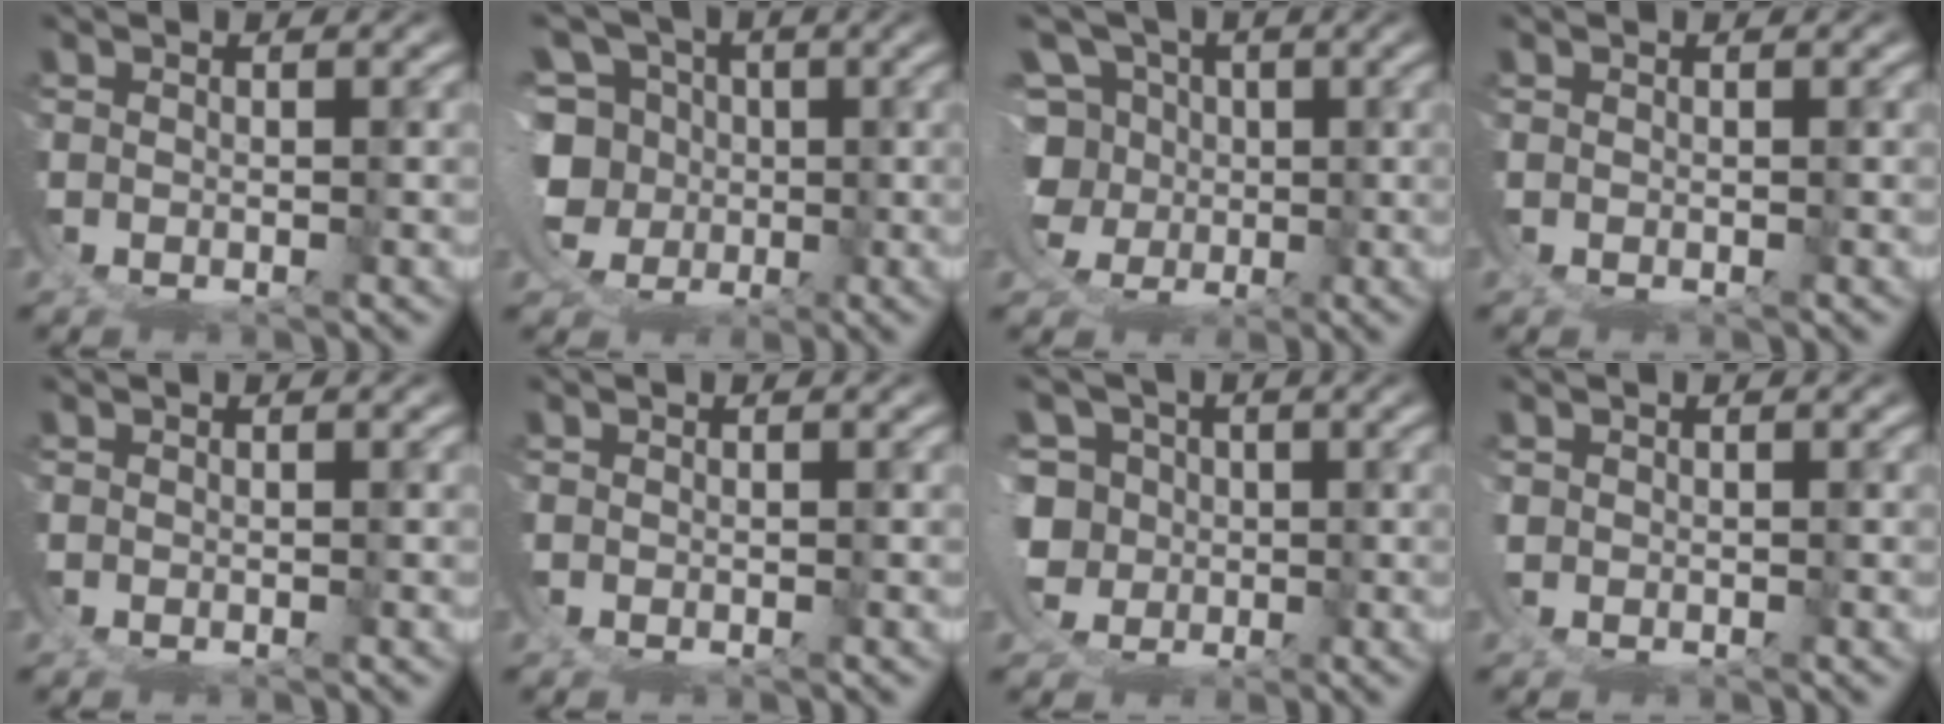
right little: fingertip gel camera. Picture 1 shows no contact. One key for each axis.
{"total": 12.4, "fx": 0.1, "fy": 10.9, "fz": 5.8, "tx": -0.131, "ty": -0.043, "tz": 0.000}
{"total": 11.7, "fx": 0.6, "fy": 10.1, "fz": 5.9, "tx": -0.116, "ty": -0.035, "tz": 0.007}
{"total": 0.0}
{"total": 0.0}
{"total": 0.0}
{"total": 11.0, "fx": -0.3, "fy": 10.2, "fz": 4.1, "tx": -0.122, "ty": -0.038, "tz": -0.007}
{"total": 0.8, "fx": 0.5, "fy": 0.5, "fz": 0.4, "tx": -0.017, "ty": -0.005, "tz": 0.010}